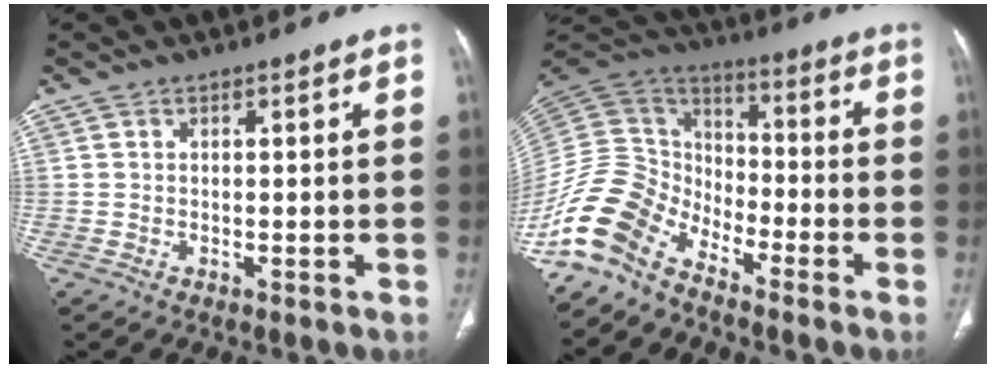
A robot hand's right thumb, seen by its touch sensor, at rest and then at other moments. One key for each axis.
{"total": 15.1, "fx": -11.1, "fy": 8.0, "fz": 6.4, "tx": -0.125, "ty": 0.084, "tz": -0.228}